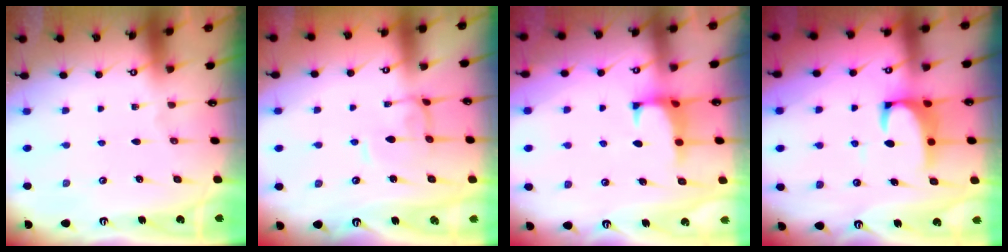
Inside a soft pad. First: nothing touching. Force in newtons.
{"total": 0.7, "press": 0.5, "slide": 0.4}
{"total": 1.2, "press": 1.0, "slide": 0.6}
{"total": 3.1, "press": 2.9, "slide": 1.1}